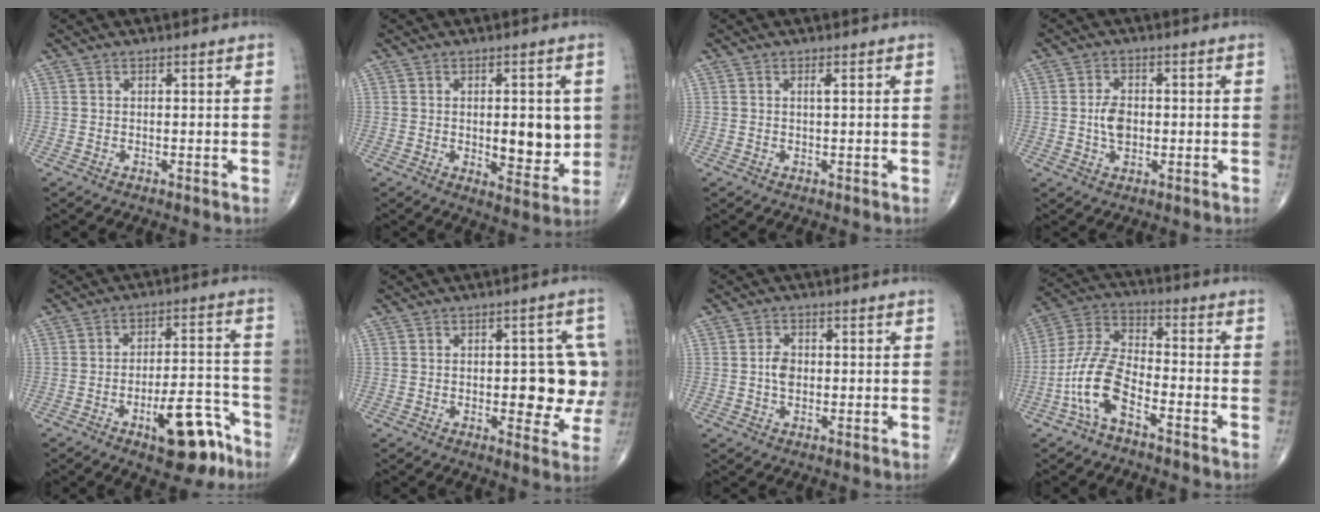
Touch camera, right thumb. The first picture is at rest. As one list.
[{"total": 9.4, "force": [0.1, 4.3, 8.3], "torque": [-0.087, -0.017, 0.013]}, {"total": 0.9, "force": [0.2, 0.1, 0.8], "torque": [-0.019, 0.000, 0.003]}, {"total": 4.6, "force": [-0.3, 3.0, 3.5], "torque": [-0.059, 0.004, -0.007]}, {"total": 12.6, "force": [-7.1, 4.7, 9.2], "torque": [-0.111, 0.057, -0.100]}, {"total": 11.4, "force": [-0.3, 5.0, 10.2], "torque": [-0.089, 0.006, 0.000]}, {"total": 3.1, "force": [-0.1, 2.2, 2.2], "torque": [-0.037, 0.004, -0.006]}, {"total": 11.2, "force": [-5.3, 4.7, 8.6], "torque": [-0.192, 0.044, -0.108]}]